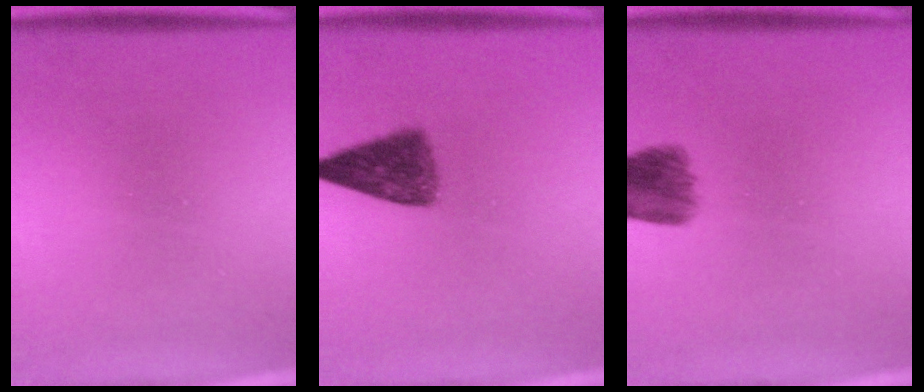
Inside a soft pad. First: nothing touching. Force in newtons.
{"total": 6.3}
{"total": 6.0}